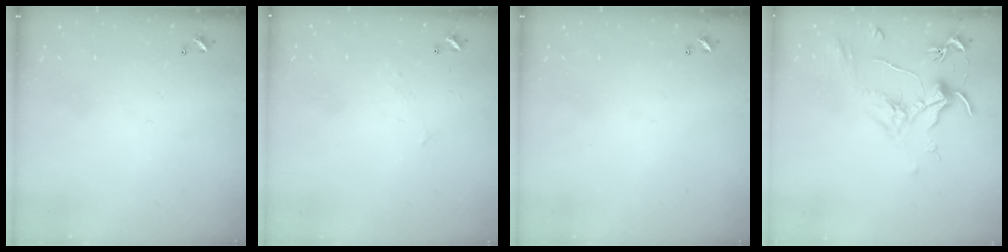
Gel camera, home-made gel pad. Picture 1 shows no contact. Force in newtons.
{"total": 2.9, "press": 2.8, "slide": 0.4}
{"total": 0.0}
{"total": 1.8, "press": 1.6, "slide": 0.9}